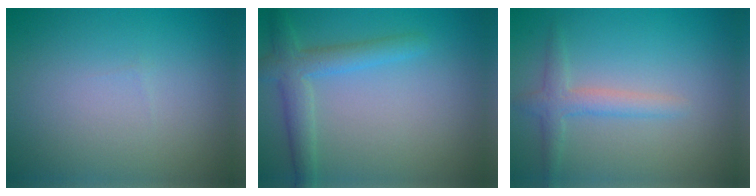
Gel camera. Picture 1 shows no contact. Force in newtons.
{"total": 3.5, "press": 3.5, "slide": 0.2}
{"total": 2.4, "press": 2.4, "slide": 0.1}